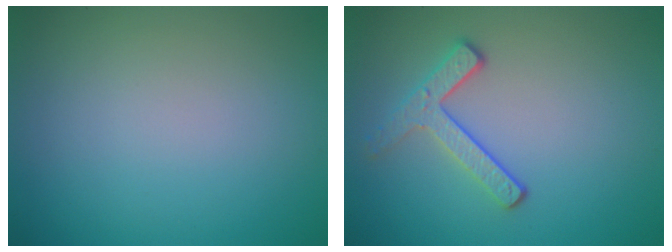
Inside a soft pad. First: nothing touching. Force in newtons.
{"total": 2.7, "press": 2.3, "slide": 1.3}